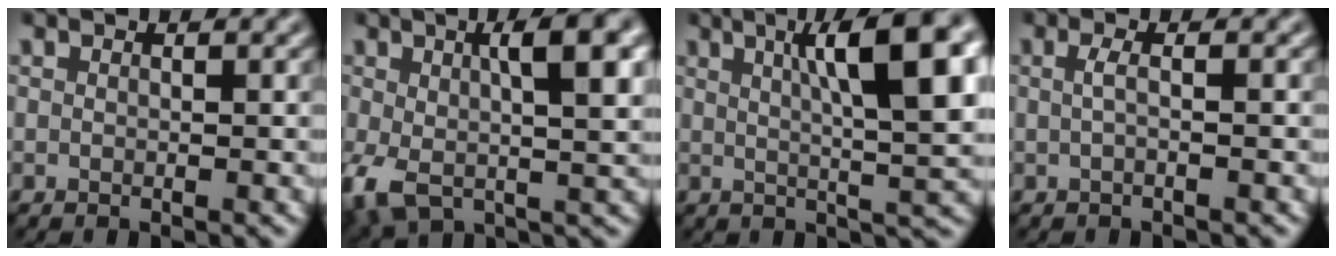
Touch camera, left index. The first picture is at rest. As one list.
[{"total": 9.4, "force": [0.7, 4.0, 8.5], "torque": [-0.160, -0.006, 0.011]}, {"total": 11.4, "force": [3.4, 2.8, 10.6], "torque": [-0.133, 0.013, 0.051]}, {"total": 1.3, "force": [0.0, 0.3, 1.2], "torque": [-0.025, 0.001, -0.003]}]